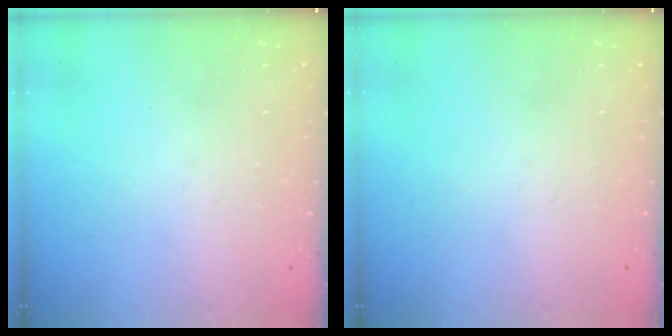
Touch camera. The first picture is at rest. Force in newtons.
{"total": 0.0}